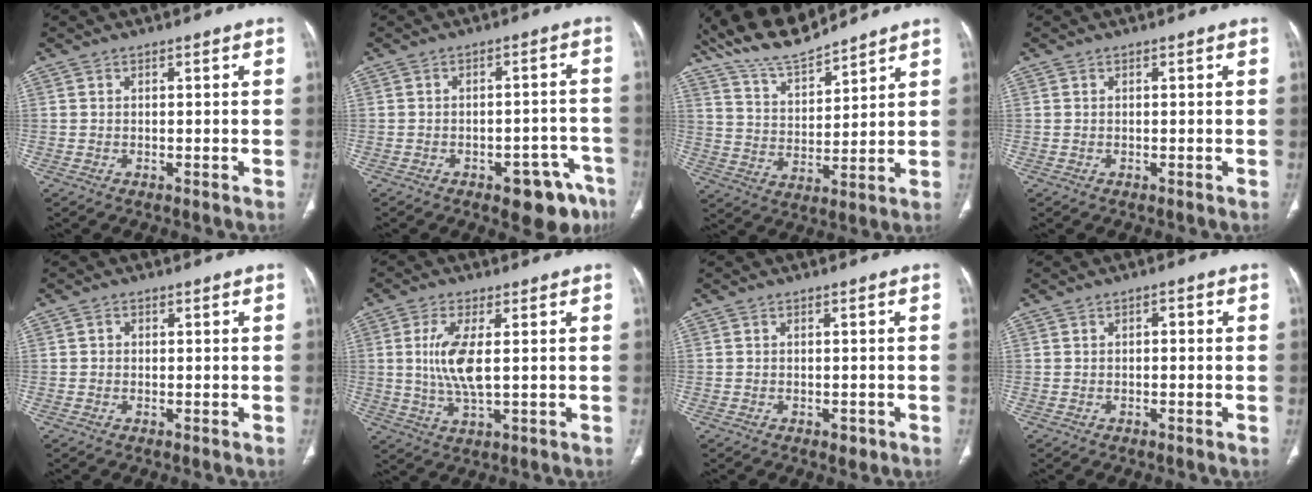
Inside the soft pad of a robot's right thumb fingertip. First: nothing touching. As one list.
[{"total": 10.0, "force": [-6.0, 4.6, 6.5], "torque": [-0.050, 0.040, -0.072]}, {"total": 12.6, "force": [11.3, 2.9, 4.7], "torque": [-0.073, -0.050, 0.216]}, {"total": 0.0}, {"total": 0.9, "force": [0.1, 0.8, 0.3], "torque": [-0.001, 0.002, -0.001]}, {"total": 8.1, "force": [1.0, 2.5, 7.6], "torque": [-0.176, -0.012, 0.023]}, {"total": 1.5, "force": [-0.7, 1.0, 0.9], "torque": [-0.006, 0.000, -0.004]}, {"total": 1.4, "force": [0.1, 0.8, 1.1], "torque": [-0.015, 0.005, -0.002]}]